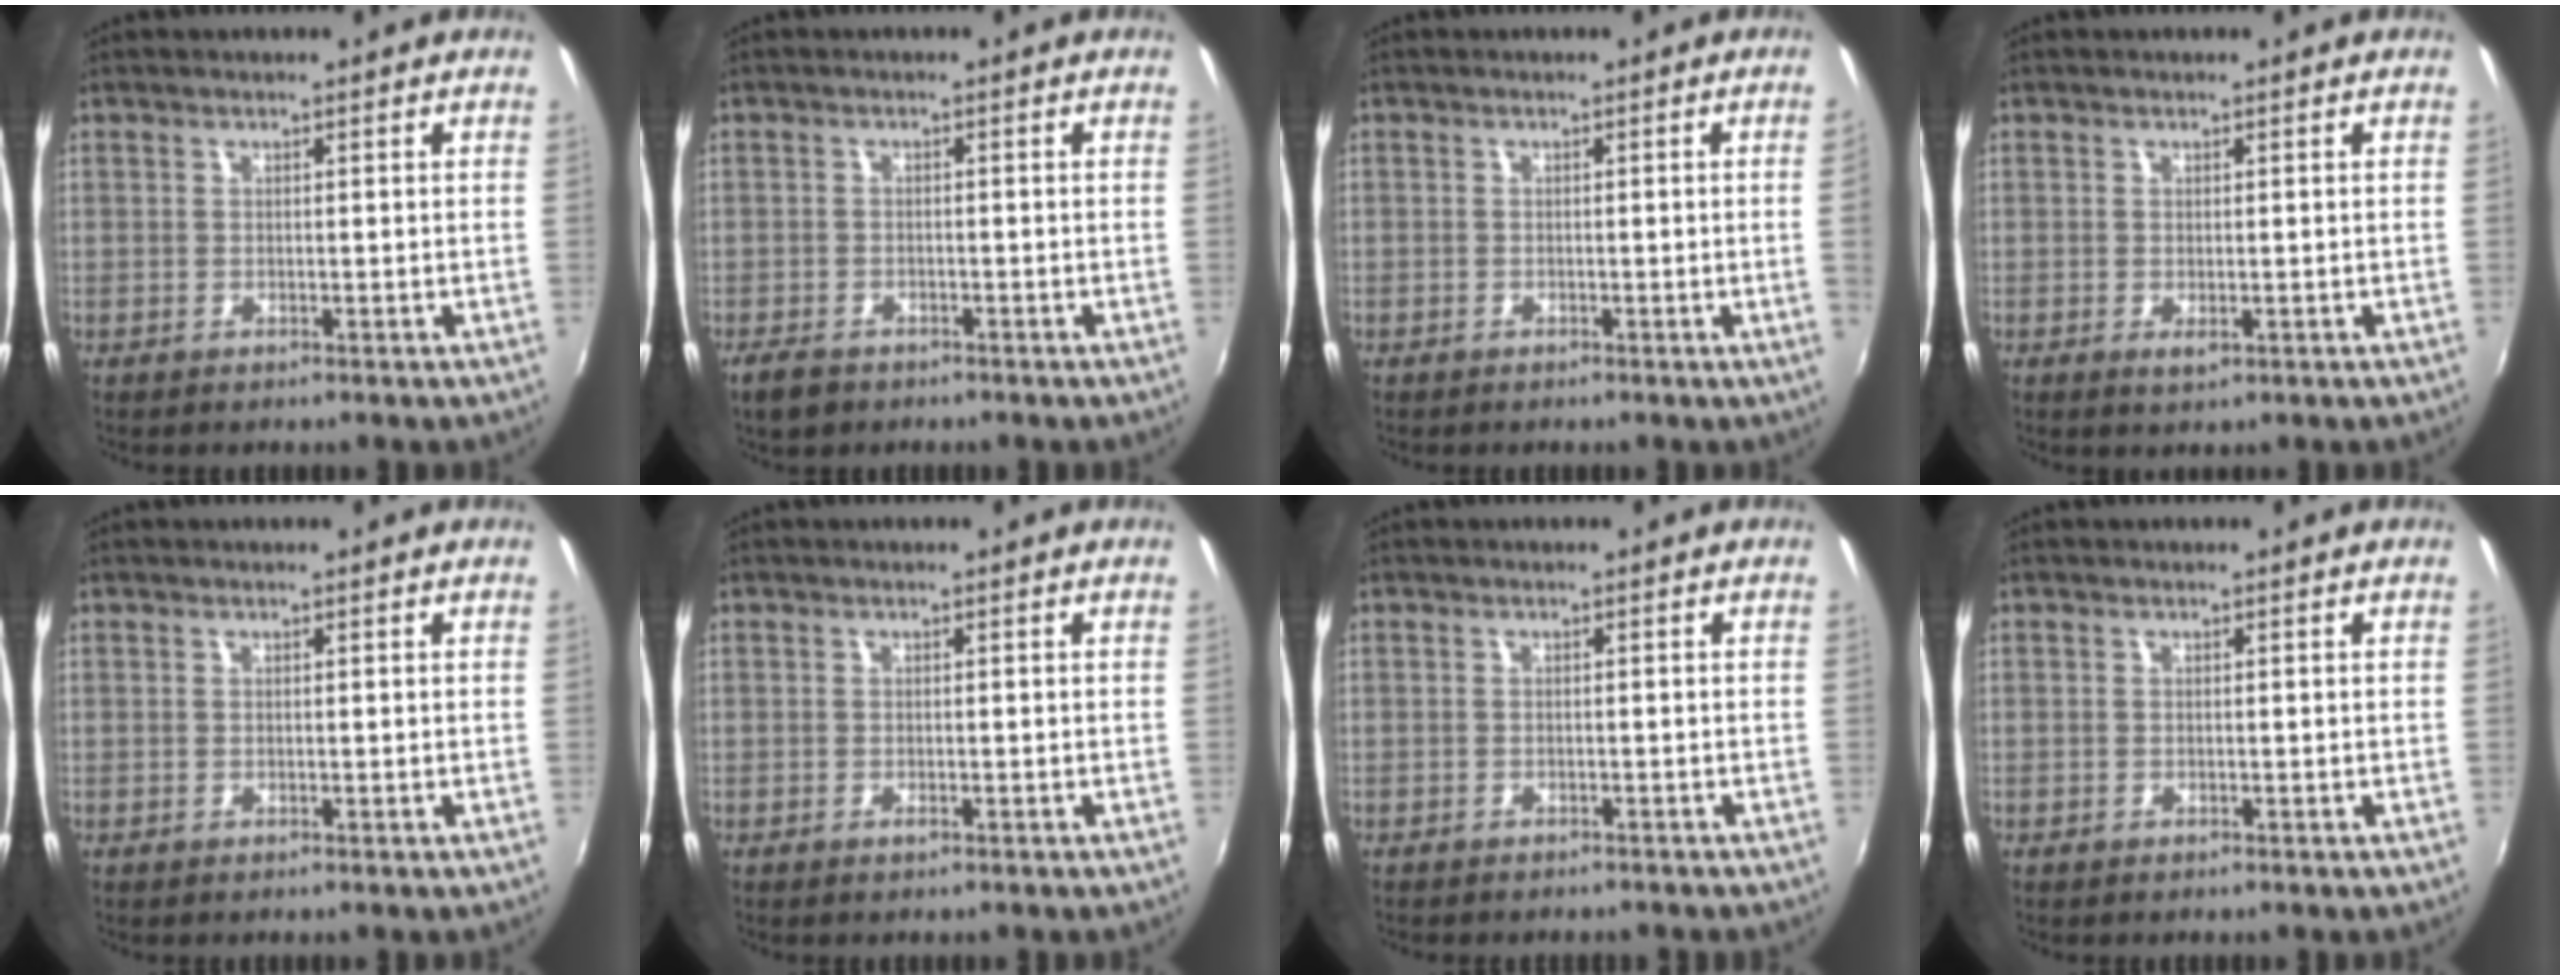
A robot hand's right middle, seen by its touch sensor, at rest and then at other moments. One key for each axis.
{"total": 3.8, "fx": -2.8, "fy": 2.0, "fz": 1.7, "tx": -0.047, "ty": -0.006, "tz": -0.049}
{"total": 1.0, "fx": -0.3, "fy": -0.6, "fz": 0.8, "tx": -0.011, "ty": -0.006, "tz": -0.005}
{"total": 1.3, "fx": -0.3, "fy": 0.7, "fz": 1.1, "tx": -0.019, "ty": -0.003, "tz": -0.002}
{"total": 0.0}
{"total": 0.6, "fx": -0.4, "fy": 0.2, "fz": 0.4, "tx": -0.006, "ty": 0.001, "tz": -0.007}
{"total": 3.1, "fx": -2.8, "fy": 0.8, "fz": 1.0, "tx": -0.025, "ty": -0.010, "tz": -0.039}
{"total": 0.5, "fx": -0.4, "fy": 0.4, "fz": -0.1, "tx": 0.001, "ty": 0.000, "tz": -0.008}